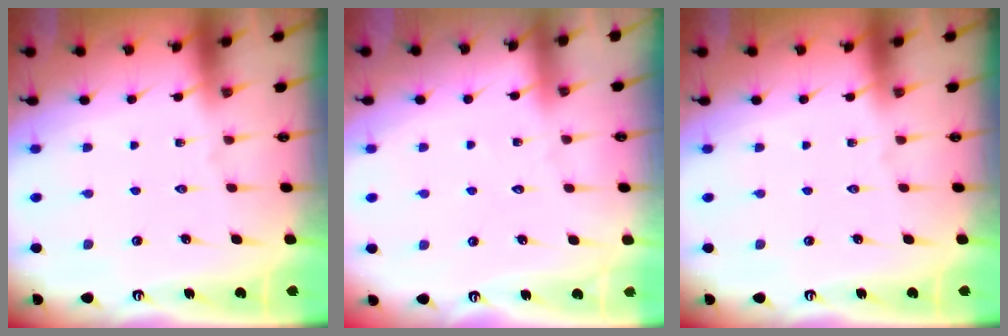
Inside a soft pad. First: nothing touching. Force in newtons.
{"total": 3.7, "press": 3.6, "slide": 0.5}
{"total": 0.0}